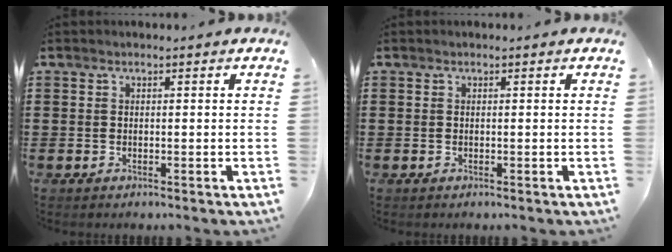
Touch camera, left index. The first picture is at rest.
{"total": 0.0}